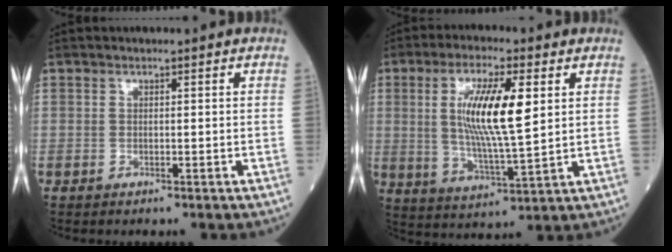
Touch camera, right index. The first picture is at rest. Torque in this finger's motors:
{"motor_torque": [1.31, 0.09, 0.82, 0.21]}